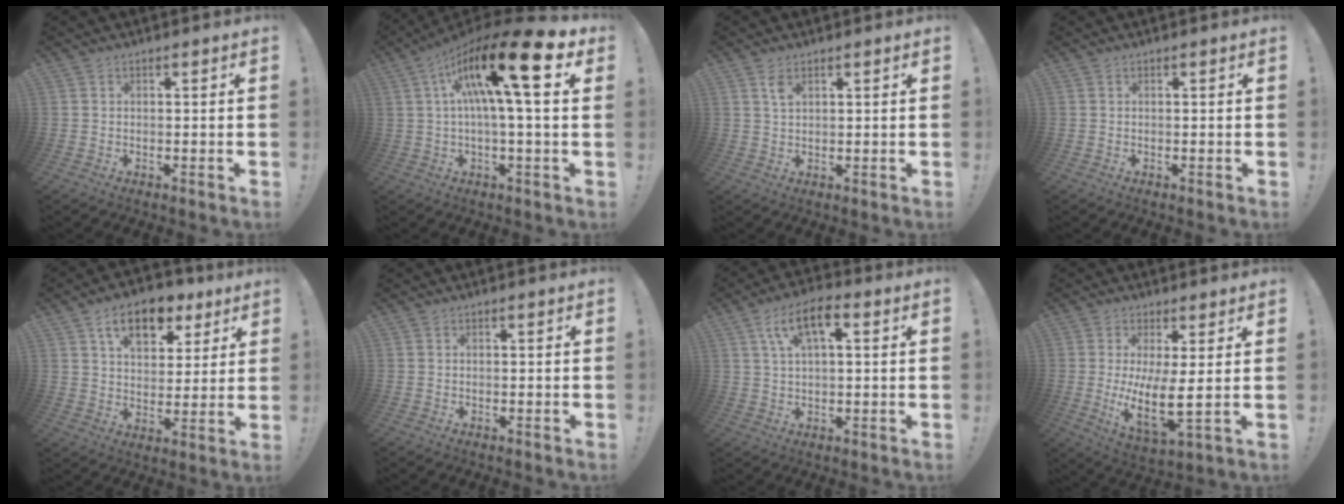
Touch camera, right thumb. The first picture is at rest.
{"total": 20.1, "force": [6.9, 3.6, 18.6], "torque": [-0.327, -0.033, 0.101]}
{"total": 3.1, "force": [1.6, 1.5, 2.2], "torque": [-0.032, -0.004, 0.026]}
{"total": 0.0}
{"total": 13.4, "force": [7.2, 8.1, 7.9], "torque": [-0.117, -0.030, 0.129]}
{"total": 0.0}
{"total": 9.4, "force": [3.7, 4.0, 7.8], "torque": [-0.134, 0.006, 0.067]}
{"total": 9.5, "force": [1.8, 1.6, 9.2], "torque": [-0.151, -0.040, 0.031]}